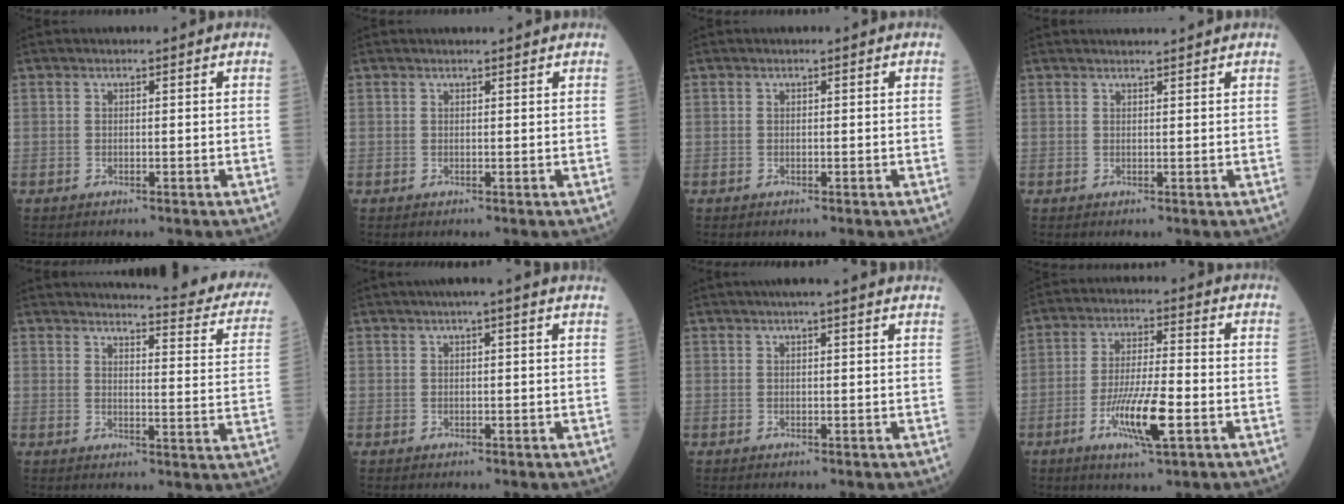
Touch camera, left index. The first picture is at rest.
{"total": 1.6, "force": [1.6, -0.2, 0.3], "torque": [-0.008, 0.007, 0.022]}
{"total": 0.0}
{"total": 3.2, "force": [3.1, -0.2, 0.8], "torque": [-0.011, 0.019, 0.042]}
{"total": 19.5, "force": [17.9, 2.1, 7.4], "torque": [-0.081, -0.080, 0.188]}
{"total": 4.7, "force": [3.6, -0.3, 3.0], "torque": [-0.043, 0.025, 0.045]}
{"total": 7.1, "force": [6.0, 0.1, 3.8], "torque": [-0.053, 0.027, 0.068]}
{"total": 9.1, "force": [-3.4, 1.1, 8.3], "torque": [-0.161, -0.013, -0.061]}